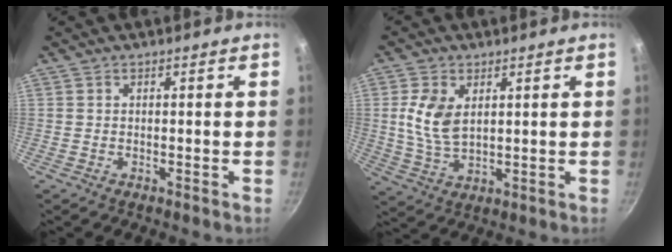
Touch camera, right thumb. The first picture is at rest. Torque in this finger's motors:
{"motor_torque": [-0.61, 0.87, 0.89, 0.26, 0.03]}